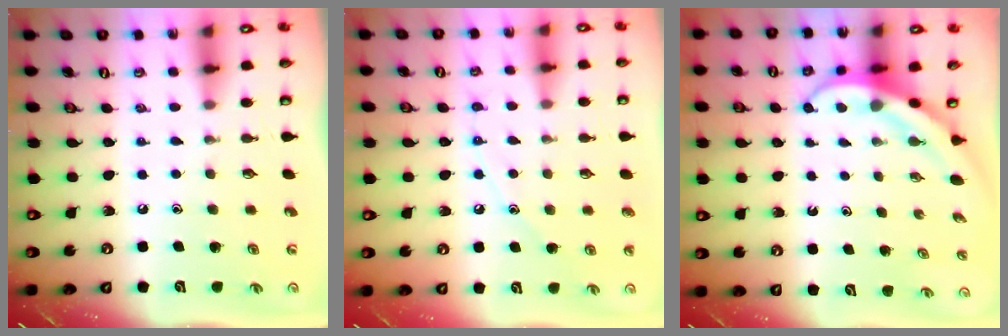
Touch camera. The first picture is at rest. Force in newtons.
{"total": 7.2, "press": 7.2, "slide": 0.6}
{"total": 4.0, "press": 4.0, "slide": 0.4}